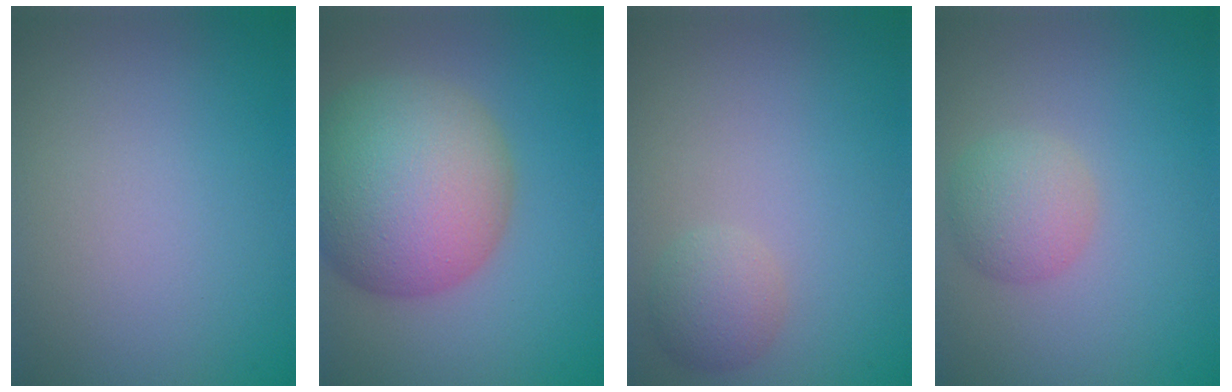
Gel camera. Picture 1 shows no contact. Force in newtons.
{"total": 12.0, "press": 12.0, "slide": 0.5}
{"total": 2.1, "press": 2.1, "slide": 0.0}
{"total": 2.9, "press": 2.9, "slide": 0.1}